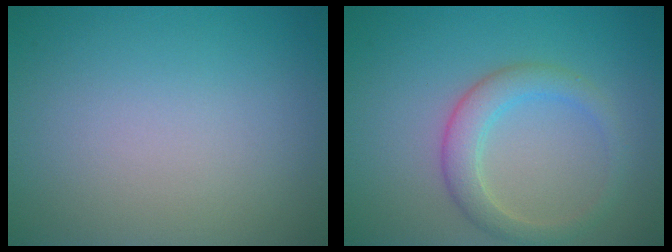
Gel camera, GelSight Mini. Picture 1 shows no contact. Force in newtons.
{"total": 3.1, "press": 3.1, "slide": 0.2}